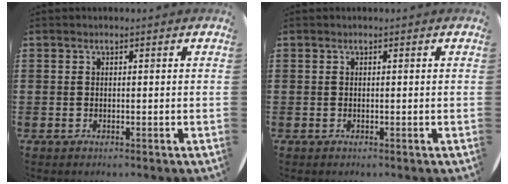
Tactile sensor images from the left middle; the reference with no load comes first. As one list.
[{"total": 0.0}]